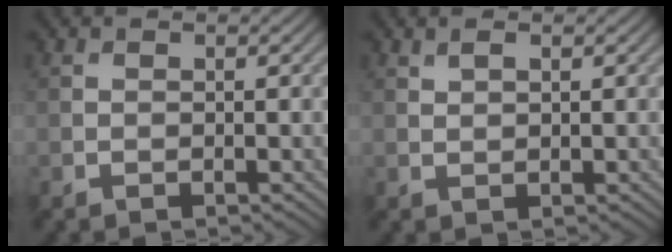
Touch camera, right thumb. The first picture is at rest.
{"total": 1.3, "force": [0.8, 0.5, 0.9], "torque": [-0.024, 0.001, 0.018]}